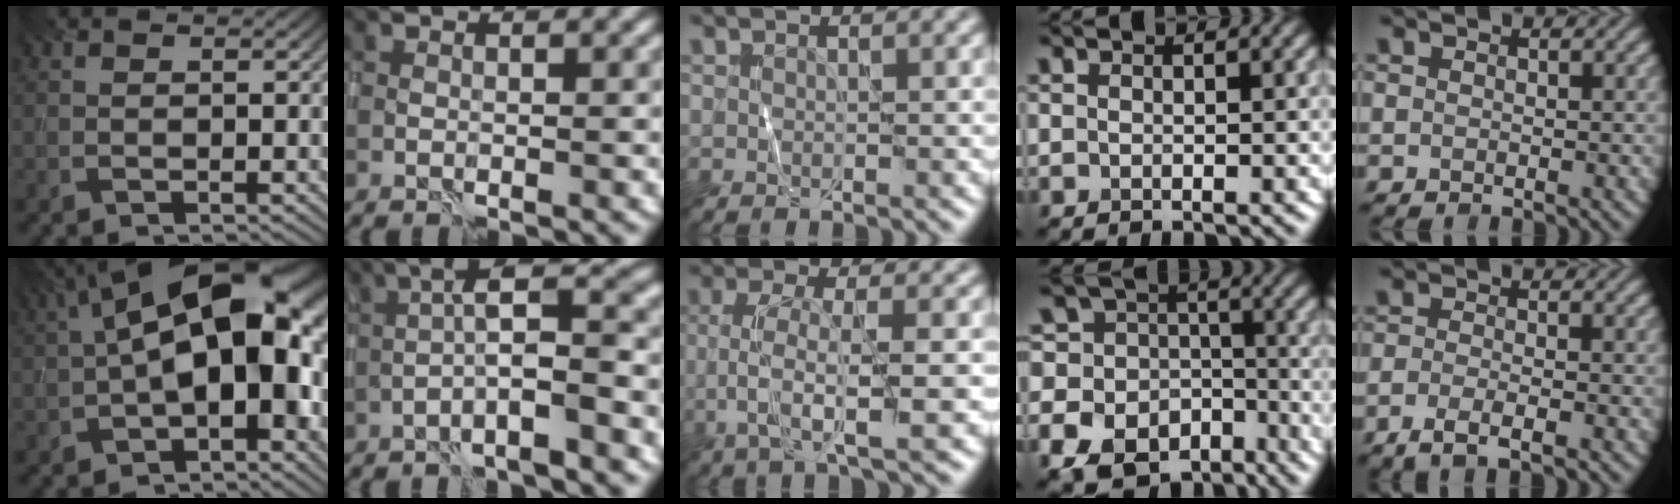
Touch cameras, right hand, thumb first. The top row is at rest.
{"thumb": {"total": 17.0, "force": [0.3, 8.5, 14.7], "torque": [-0.219, 0.022, -0.003]}, "index": {"total": 5.7, "force": [-1.4, 0.7, 5.4], "torque": [-0.084, 0.023, -0.032]}, "middle": {"total": 4.5, "force": [-1.1, 0.9, 4.3], "torque": [-0.077, 0.007, -0.023]}, "ring": {"total": 15.2, "force": [-8.9, 11.6, 4.2], "torque": [-0.092, -0.033, -0.141]}, "little": {"total": 2.6, "force": [-1.5, 0.5, 2.1], "torque": [-0.034, -0.010, -0.033]}}